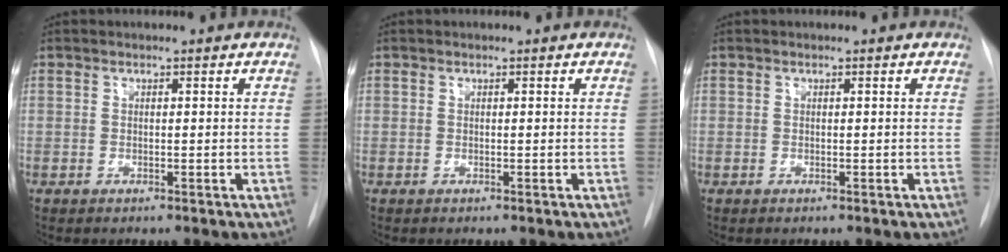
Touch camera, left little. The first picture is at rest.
{"total": 0.0}
{"total": 0.0}